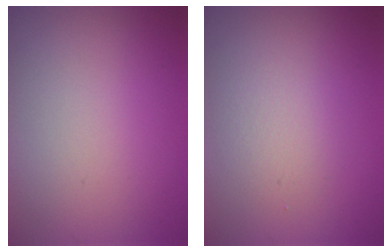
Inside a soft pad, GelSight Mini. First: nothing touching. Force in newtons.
{"total": 2.0, "press": 2.0, "slide": 0.2}